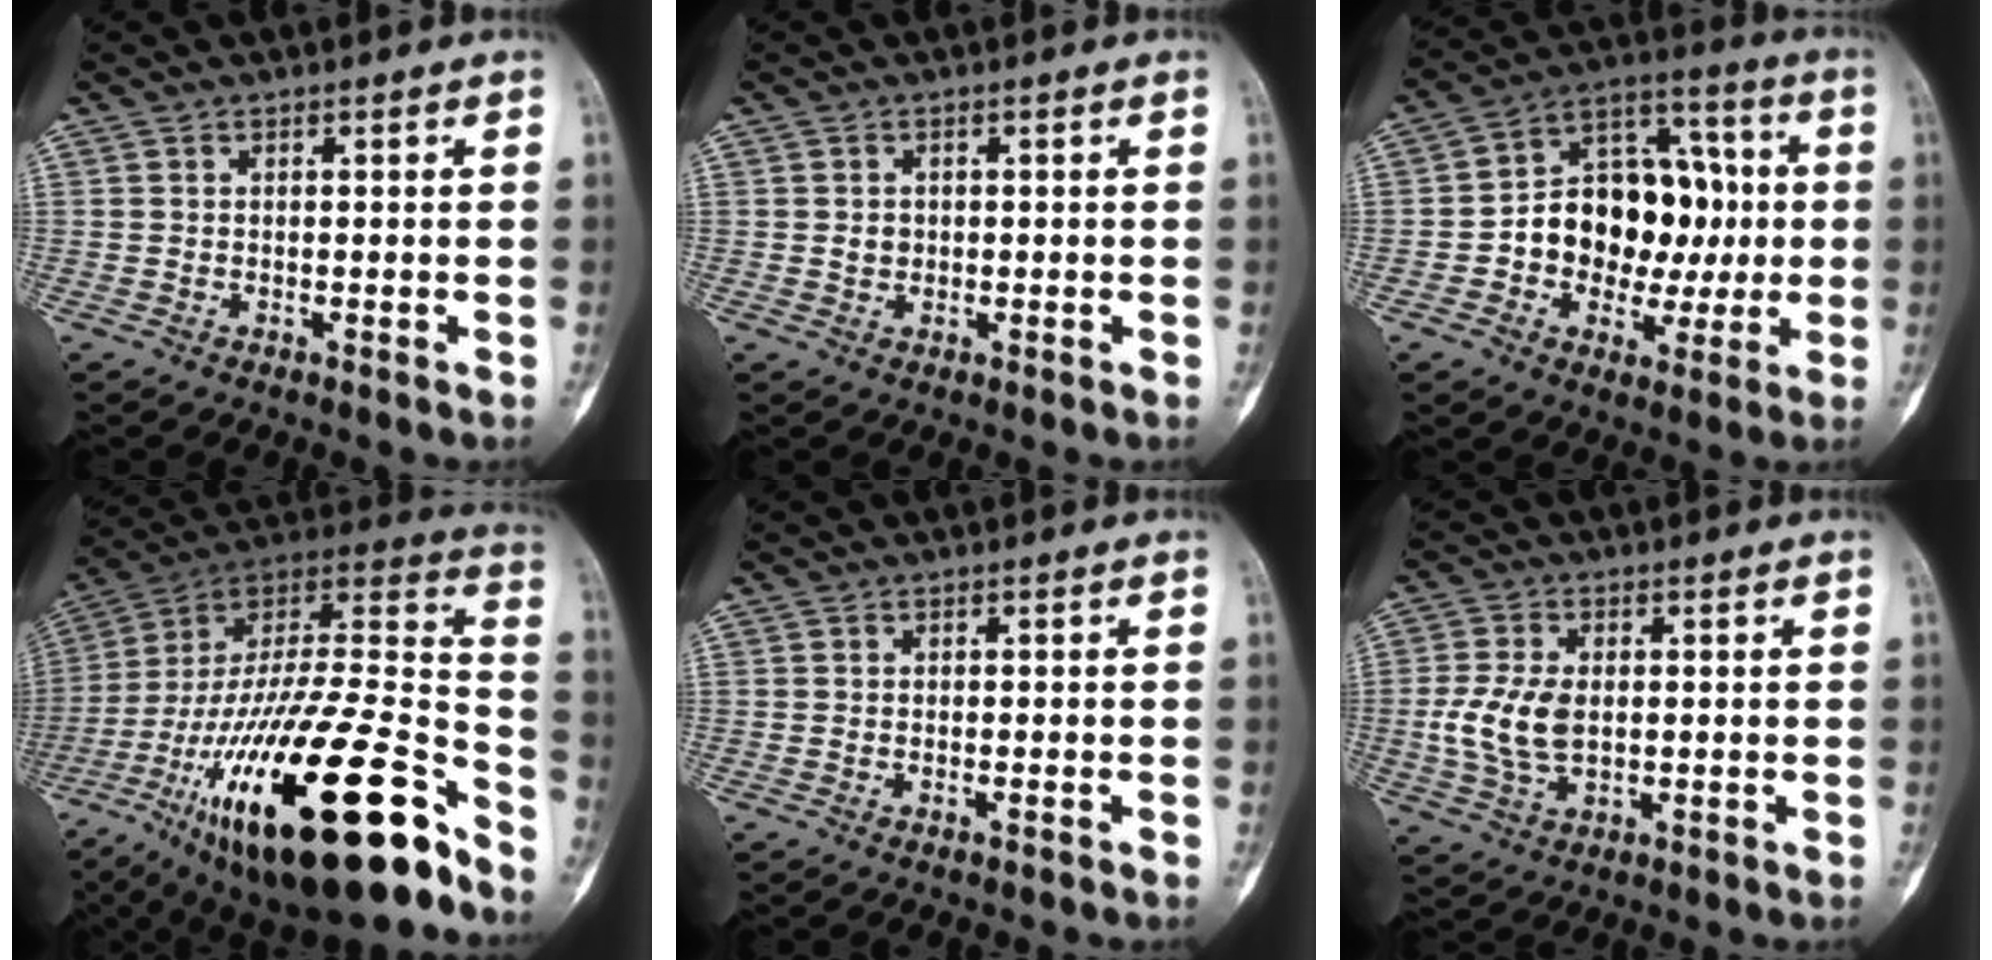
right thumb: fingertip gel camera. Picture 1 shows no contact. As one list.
[{"total": 1.7, "force": [0.0, 1.5, 0.8], "torque": [-0.007, 0.003, 0.003]}, {"total": 17.9, "force": [-0.7, 13.1, 12.3], "torque": [-0.134, 0.042, -0.008]}, {"total": 37.7, "force": [-20.6, 11.1, 29.6], "torque": [-0.471, 0.059, -0.338]}, {"total": 0.6, "force": [-0.4, 0.1, 0.4], "torque": [-0.013, 0.002, -0.005]}, {"total": 8.4, "force": [-0.2, 5.0, 6.8], "torque": [-0.147, 0.000, -0.002]}]